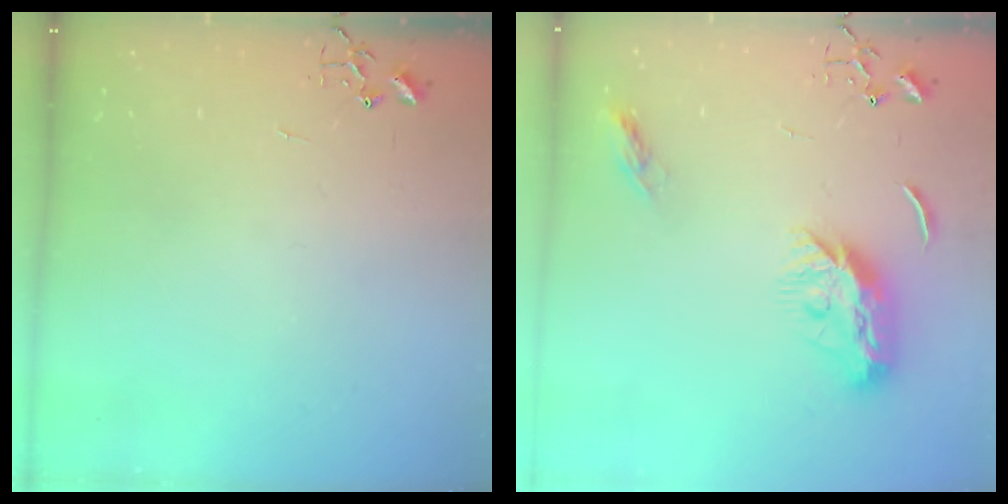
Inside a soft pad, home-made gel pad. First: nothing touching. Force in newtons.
{"total": 11.0, "press": 11.0, "slide": 0.1}